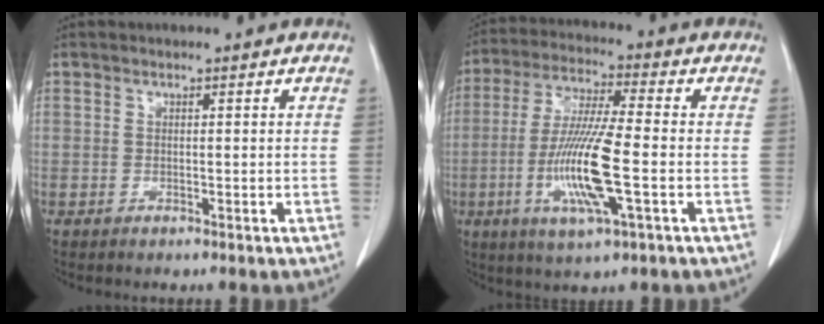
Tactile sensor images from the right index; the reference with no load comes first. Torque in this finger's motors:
{"motor_torque": [1.29, -0.51, 0.46, 0.21]}